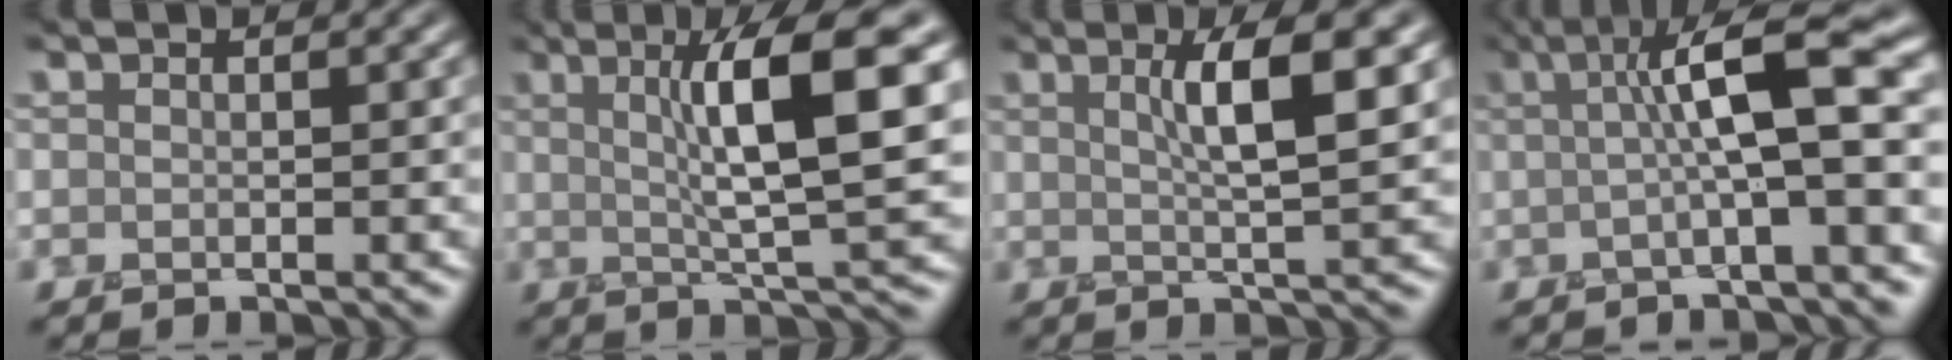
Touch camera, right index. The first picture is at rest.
{"total": 8.6, "force": [2.3, 1.2, 8.2], "torque": [-0.109, 0.009, 0.037]}
{"total": 5.4, "force": [1.8, 0.9, 5.0], "torque": [-0.067, 0.008, 0.026]}
{"total": 8.0, "force": [0.8, 1.4, 7.9], "torque": [-0.110, 0.016, 0.005]}